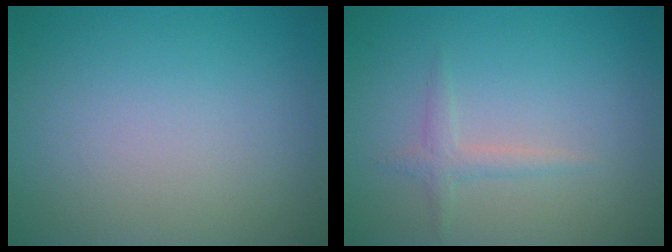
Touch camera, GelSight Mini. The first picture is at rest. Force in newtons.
{"total": 1.3, "press": 1.3, "slide": 0.1}